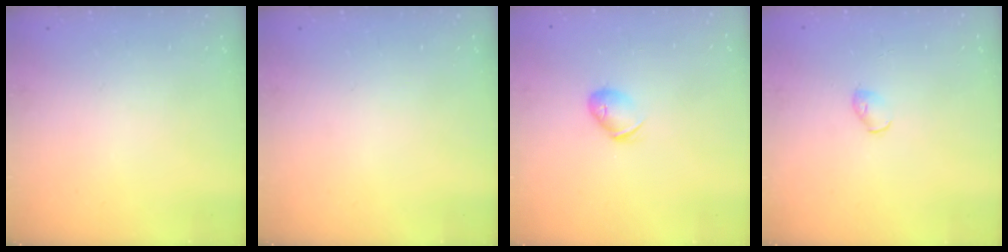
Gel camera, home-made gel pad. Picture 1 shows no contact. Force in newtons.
{"total": 0.0}
{"total": 7.4, "press": 7.3, "slide": 1.0}
{"total": 2.9, "press": 2.9, "slide": 0.7}